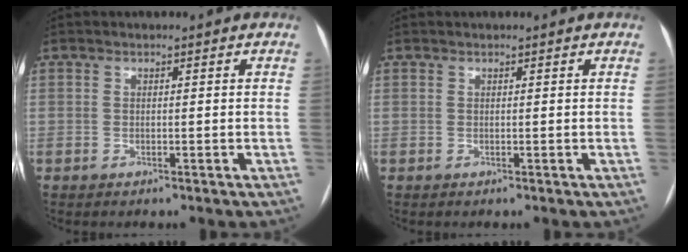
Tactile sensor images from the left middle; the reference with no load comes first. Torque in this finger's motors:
{"motor_torque": [-0.02, -0.21, 0.00, 0.00]}